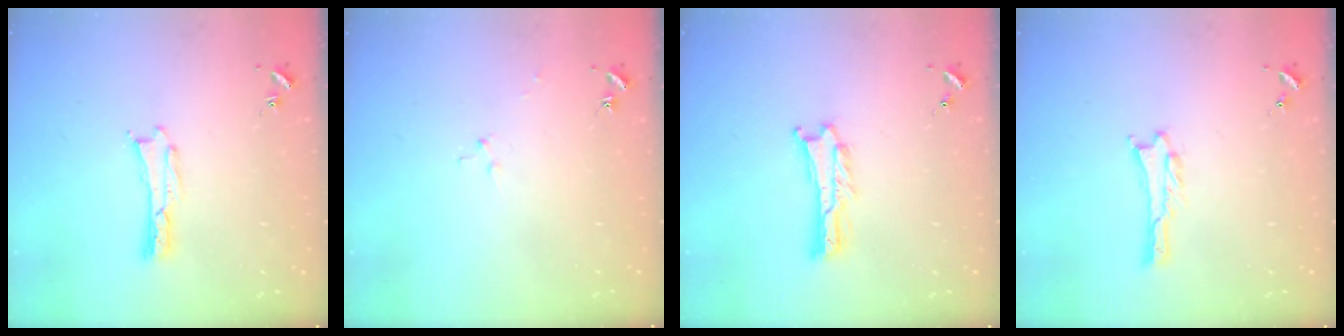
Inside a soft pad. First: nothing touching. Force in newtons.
{"total": 2.5, "press": 2.5, "slide": 0.3}
{"total": 1.0, "press": 1.0, "slide": 0.2}
{"total": 1.0, "press": 1.0, "slide": 0.1}